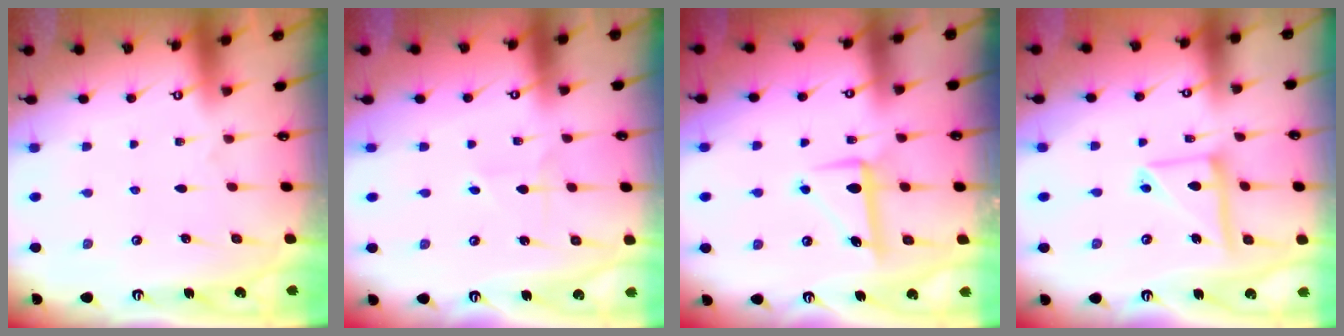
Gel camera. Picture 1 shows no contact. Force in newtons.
{"total": 2.4, "press": 2.4, "slide": 0.2}
{"total": 8.1, "press": 8.1, "slide": 0.7}
{"total": 12.3, "press": 12.2, "slide": 1.3}